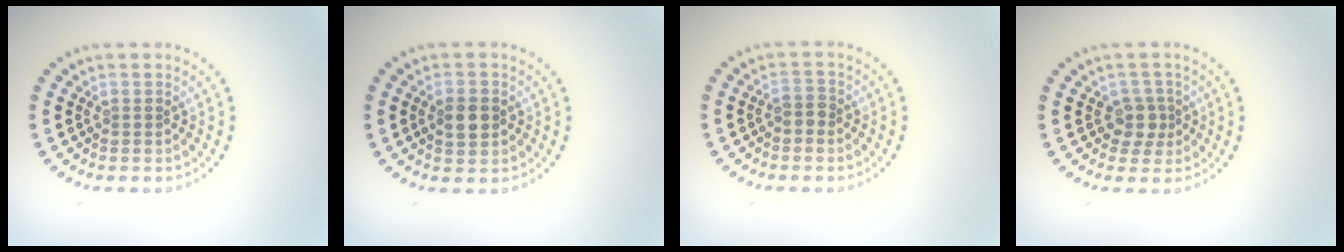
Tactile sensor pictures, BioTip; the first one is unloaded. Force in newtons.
{"total": 2.9, "press": 2.9, "slide": 0.0}
{"total": 1.2, "press": 1.1, "slide": 0.5}
{"total": 2.1, "press": 1.7, "slide": 1.2}